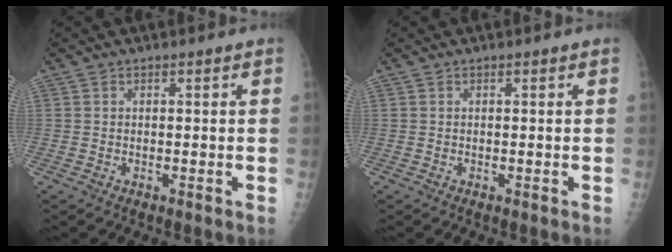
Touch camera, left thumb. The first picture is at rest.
{"total": 0.0}